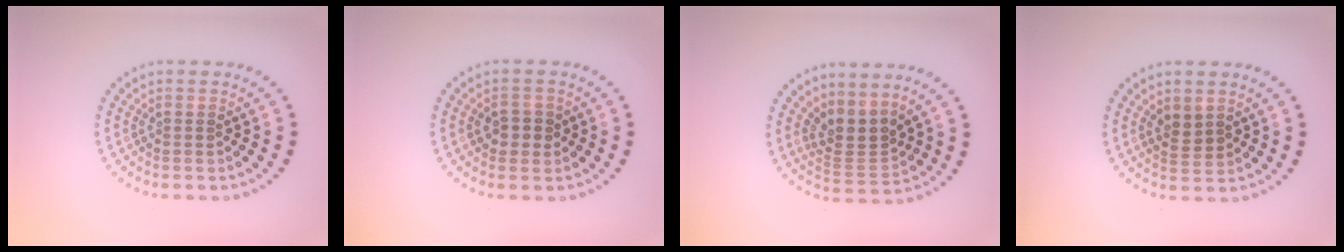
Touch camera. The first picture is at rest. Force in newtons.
{"total": 1.9, "press": 1.9, "slide": 0.2}
{"total": 3.0, "press": 2.2, "slide": 2.0}
{"total": 1.8, "press": 1.6, "slide": 0.7}